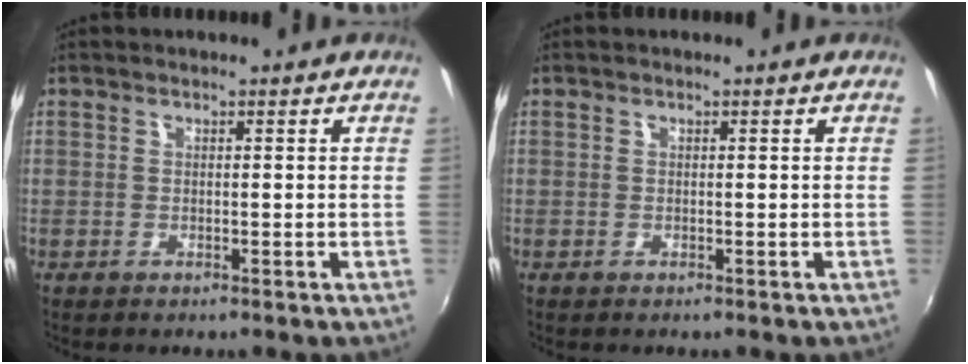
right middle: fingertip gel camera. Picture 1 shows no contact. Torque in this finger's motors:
{"motor_torque": [0.28, -0.22, 0.06, 0.02]}